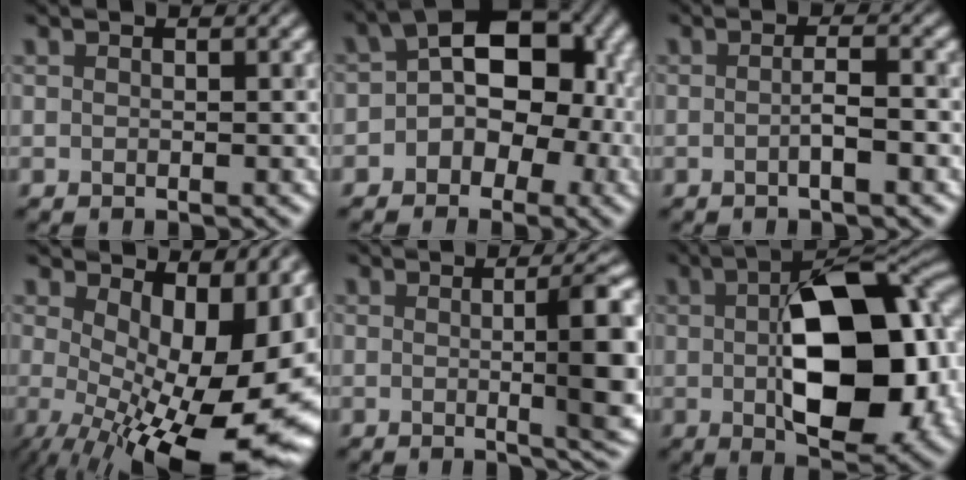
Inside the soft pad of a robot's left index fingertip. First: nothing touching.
{"total": 7.1, "force": [-0.9, 5.0, 4.9], "torque": [-0.028, 0.018, -0.029]}
{"total": 1.9, "force": [-0.6, 0.3, 1.8], "torque": [-0.029, 0.000, -0.010]}
{"total": 17.1, "force": [-0.9, 8.1, 15.0], "torque": [-0.162, -0.027, 0.024]}
{"total": 7.8, "force": [-0.2, 1.8, 7.6], "torque": [-0.087, -0.006, 0.005]}
{"total": 14.1, "force": [-0.3, 7.3, 12.0], "torque": [-0.167, -0.006, 0.003]}